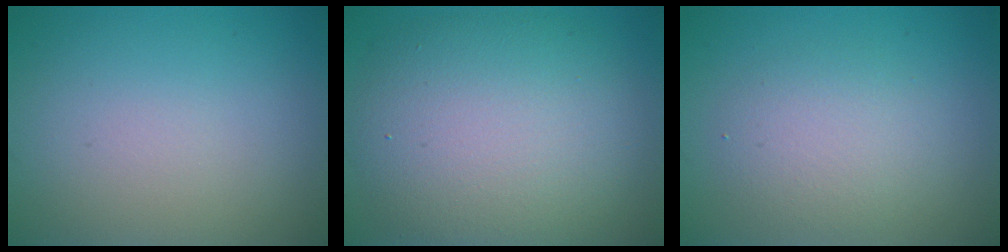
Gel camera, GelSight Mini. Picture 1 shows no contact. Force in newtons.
{"total": 10.0, "press": 10.0, "slide": 0.3}
{"total": 2.9, "press": 2.9, "slide": 0.2}